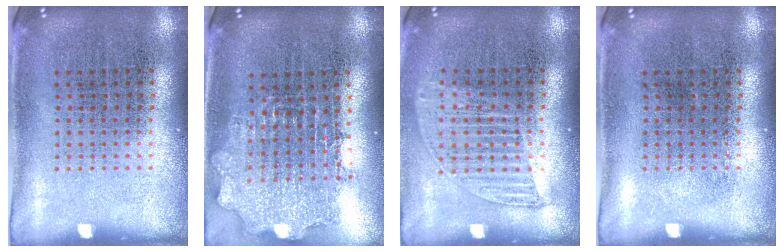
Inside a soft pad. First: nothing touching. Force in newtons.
{"total": 1.8, "press": 1.4, "slide": 1.0}
{"total": 1.3, "press": 1.1, "slide": 0.6}
{"total": 0.0}